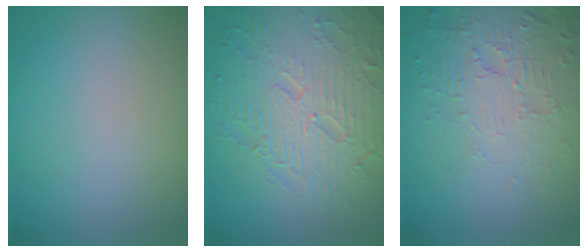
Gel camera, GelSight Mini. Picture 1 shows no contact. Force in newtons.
{"total": 8.7, "press": 6.2, "slide": 6.1}
{"total": 5.5, "press": 3.6, "slide": 4.1}